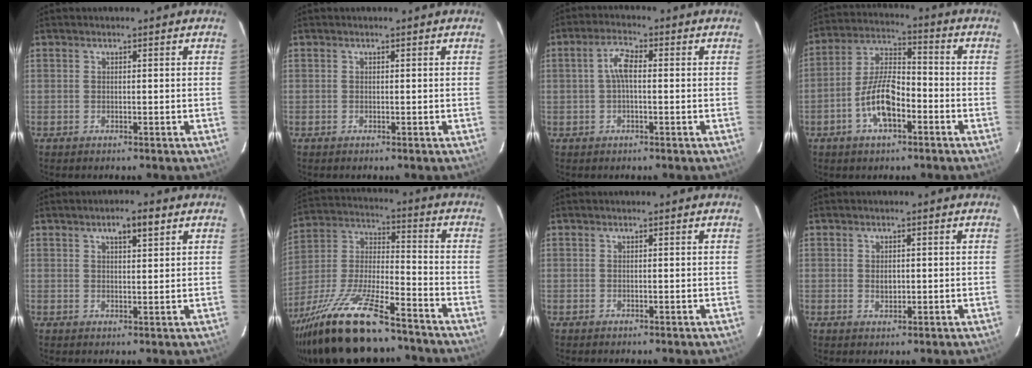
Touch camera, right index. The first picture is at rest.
{"total": 0.0}
{"total": 4.0, "force": [0.0, 1.5, 3.7], "torque": [-0.076, 0.012, 0.000]}
{"total": 10.2, "force": [-4.3, 4.2, 8.3], "torque": [-0.171, 0.013, -0.078]}
{"total": 3.9, "force": [2.2, 1.1, 3.0], "torque": [-0.047, 0.009, 0.036]}
{"total": 23.1, "force": [-17.1, 6.0, 14.4], "torque": [-0.290, -0.029, -0.291]}
{"total": 0.0}
{"total": 1.8, "force": [0.2, 1.2, 1.3], "torque": [-0.020, 0.002, 0.004]}